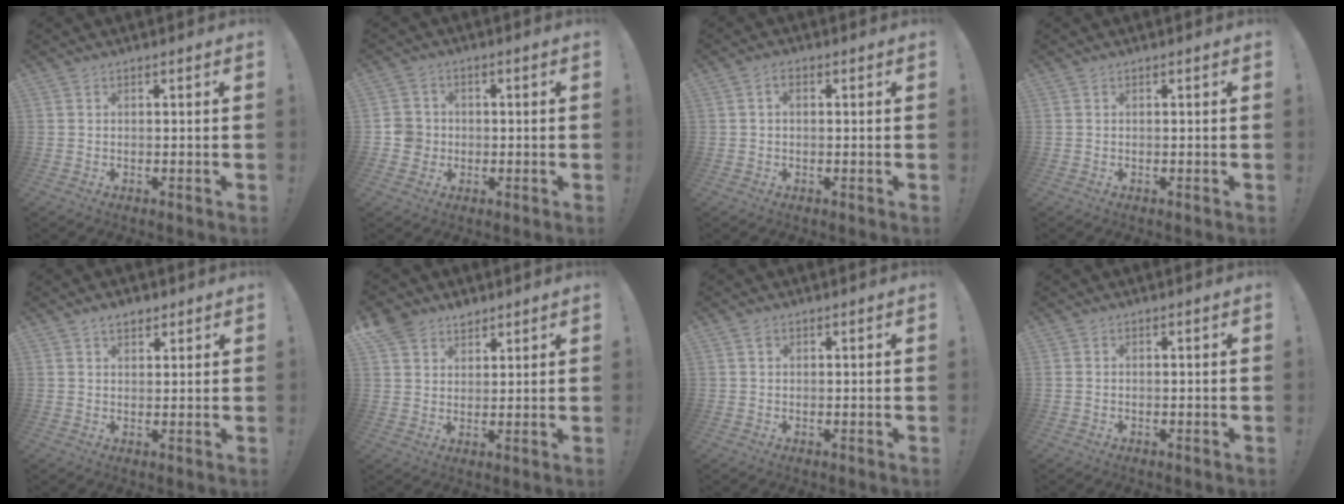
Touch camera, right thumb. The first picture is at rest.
{"total": 5.9, "force": [-1.1, 5.5, 1.8], "torque": [-0.037, 0.012, -0.020]}
{"total": 1.8, "force": [0.1, 1.2, 1.4], "torque": [-0.021, 0.004, 0.000]}
{"total": 0.0}
{"total": 3.7, "force": [2.5, 2.2, 1.5], "torque": [-0.014, -0.012, 0.044]}
{"total": 6.7, "force": [5.0, 4.4, 1.0], "torque": [-0.022, -0.032, 0.098]}
{"total": 0.7, "force": [0.5, 0.6, 0.1], "torque": [0.004, -0.002, 0.008]}
{"total": 0.0}